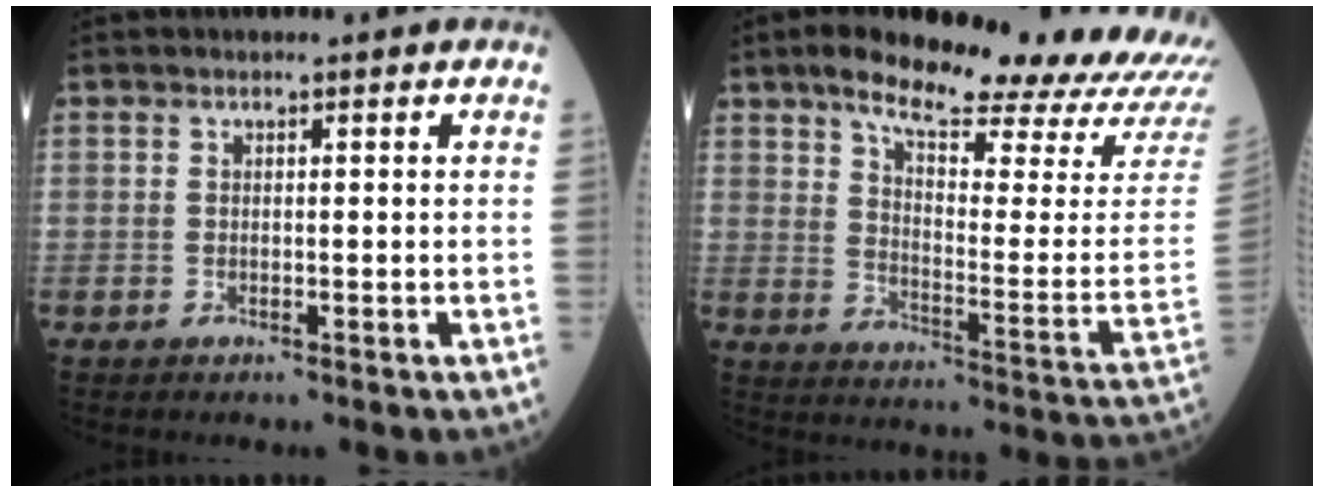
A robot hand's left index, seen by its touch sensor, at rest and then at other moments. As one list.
[{"total": 25.4, "force": [21.8, 3.4, 12.5], "torque": [-0.180, -0.064, 0.272]}]